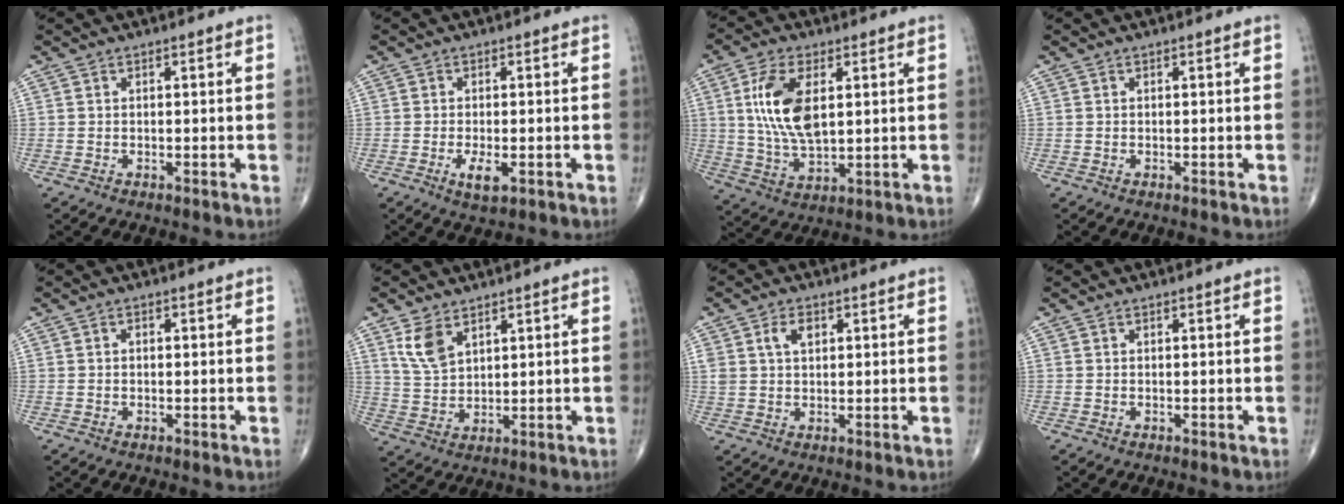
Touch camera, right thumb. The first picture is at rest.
{"total": 3.8, "force": [-1.2, 1.6, 3.3], "torque": [-0.059, -0.006, -0.018]}
{"total": 12.7, "force": [2.9, 6.3, 10.6], "torque": [-0.209, -0.013, 0.061]}
{"total": 0.0}
{"total": 0.9, "force": [0.1, 0.5, 0.7], "torque": [-0.012, 0.004, 0.002]}
{"total": 6.3, "force": [3.6, 3.5, 3.8], "torque": [-0.068, -0.015, 0.081]}
{"total": 4.2, "force": [1.6, 2.6, 2.9], "torque": [-0.046, 0.000, 0.033]}
{"total": 0.0}